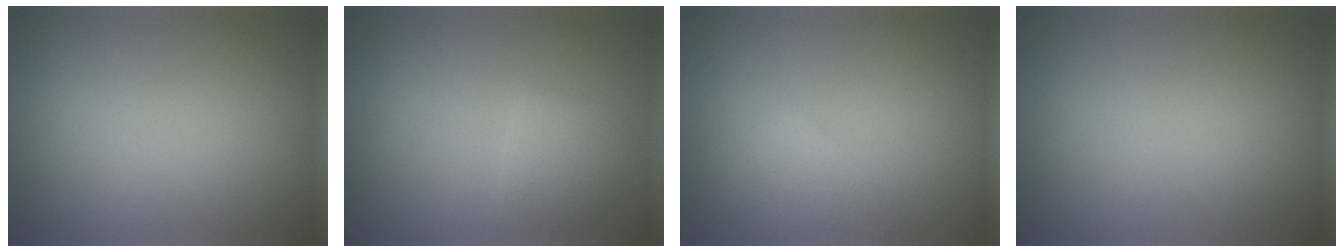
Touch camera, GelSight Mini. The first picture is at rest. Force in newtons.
{"total": 1.7, "press": 1.7, "slide": 0.0}
{"total": 2.5, "press": 2.5, "slide": 0.1}
{"total": 0.0}